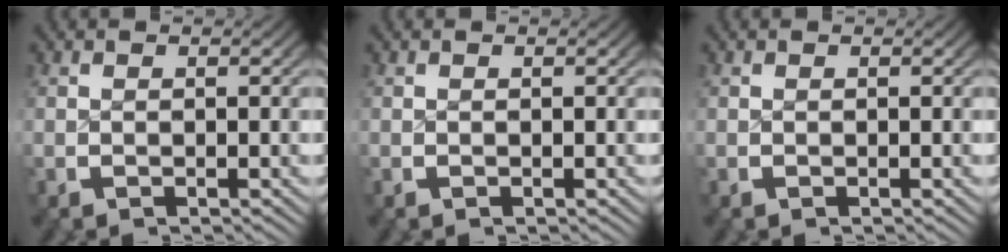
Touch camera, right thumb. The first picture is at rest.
{"total": 0.0}
{"total": 0.0}